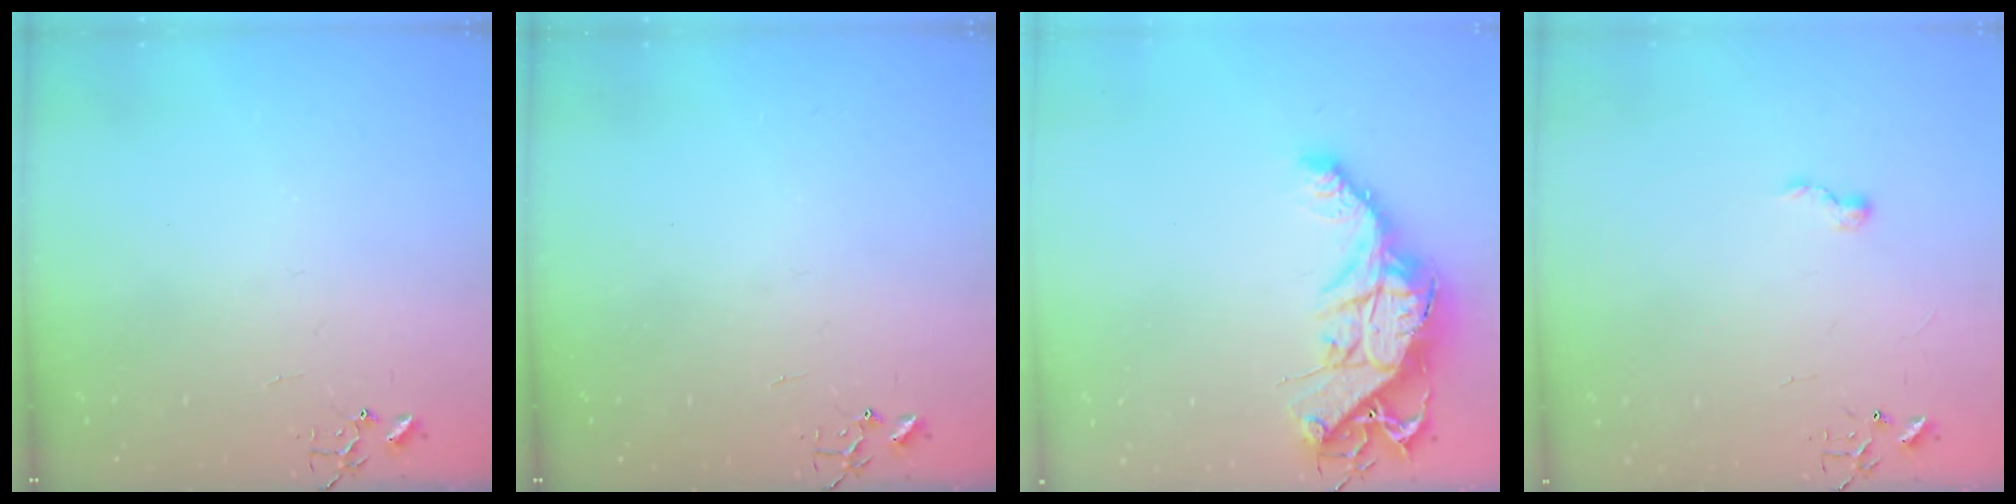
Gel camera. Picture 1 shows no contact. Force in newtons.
{"total": 0.0}
{"total": 16.1, "press": 16.0, "slide": 1.6}
{"total": 5.7, "press": 5.6, "slide": 0.7}